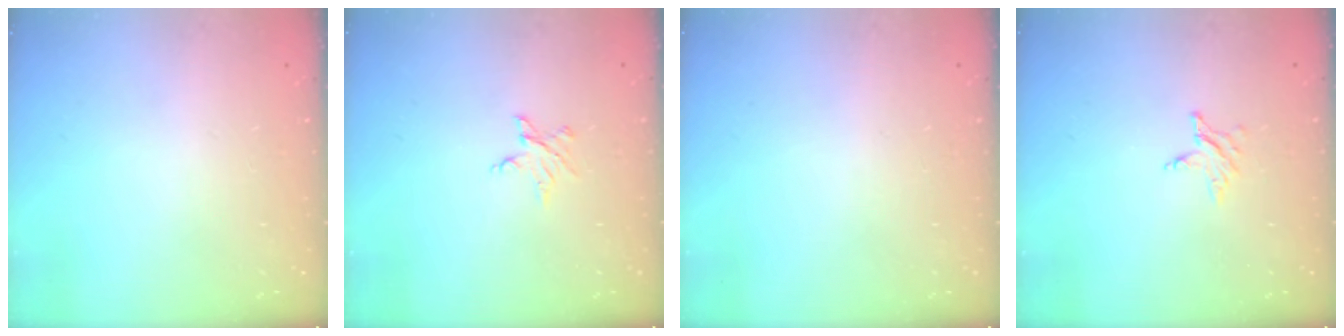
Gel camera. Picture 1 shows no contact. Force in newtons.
{"total": 3.8, "press": 3.8, "slide": 0.5}
{"total": 0.0}
{"total": 2.8, "press": 2.7, "slide": 0.4}